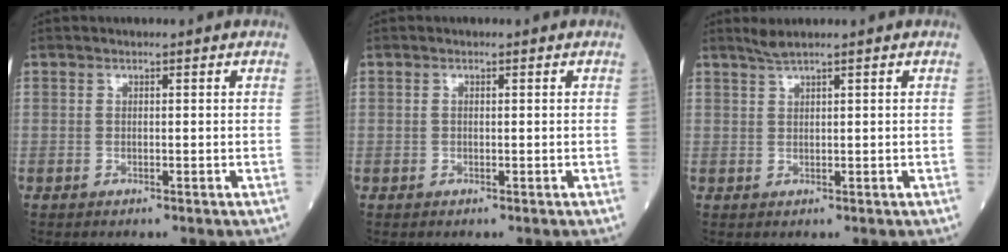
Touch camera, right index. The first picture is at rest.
{"total": 0.0}
{"total": 1.6, "force": [1.4, -0.5, 0.7], "torque": [-0.015, 0.004, 0.031]}